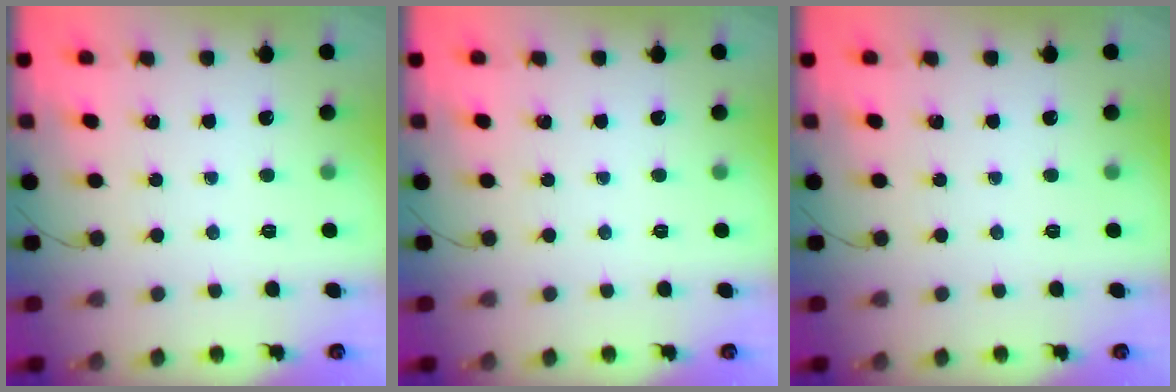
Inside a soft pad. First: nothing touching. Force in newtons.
{"total": 0.0}
{"total": 0.0}